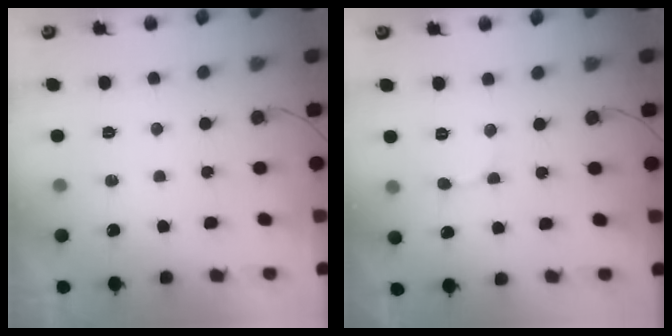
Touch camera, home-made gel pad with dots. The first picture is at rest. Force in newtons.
{"total": 0.9, "press": 0.9, "slide": 0.1}